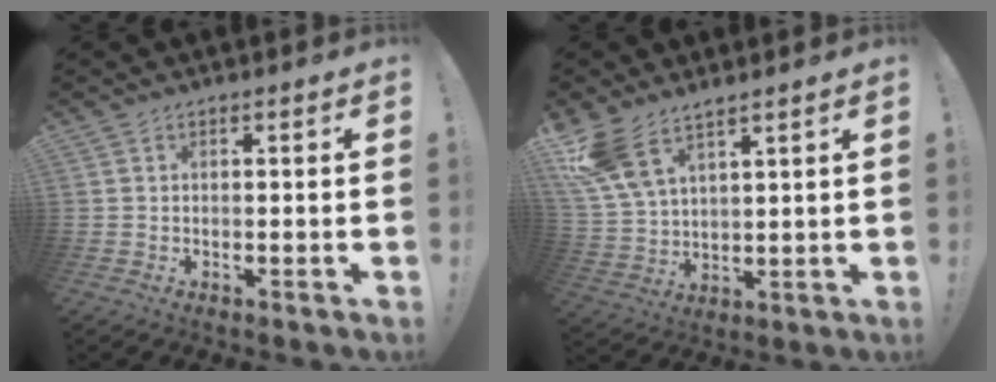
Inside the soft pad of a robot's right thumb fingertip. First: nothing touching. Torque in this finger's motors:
{"motor_torque": [0.26, 0.31, 0.98, 0.54, 0.12]}